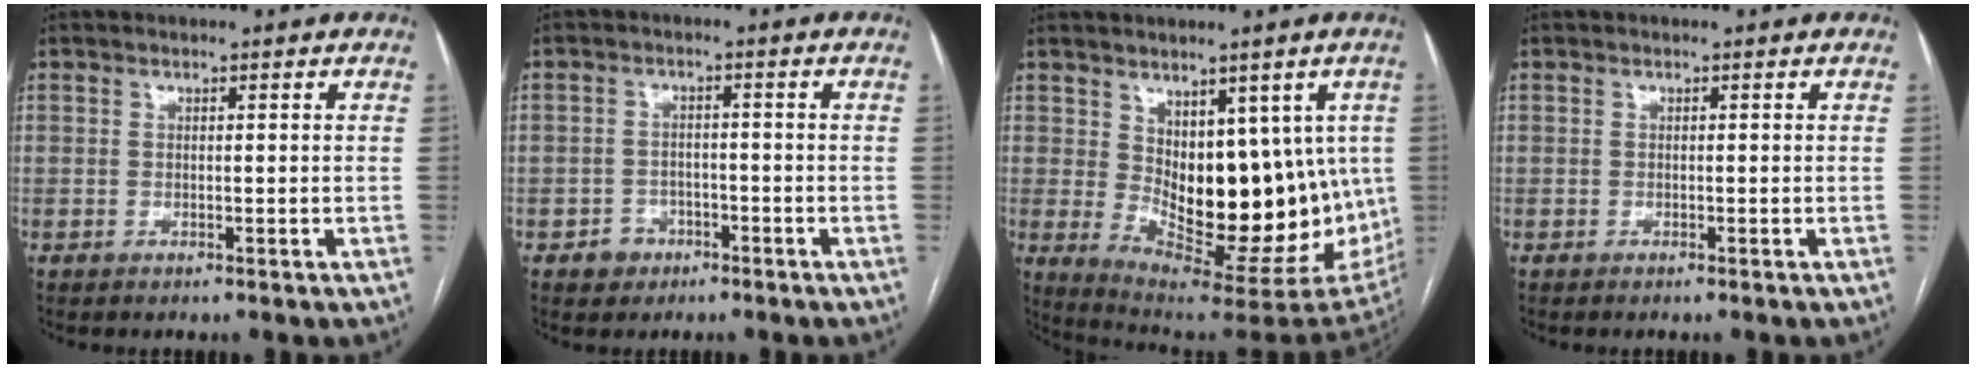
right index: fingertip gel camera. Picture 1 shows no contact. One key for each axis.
{"total": 3.3, "fx": -1.8, "fy": 2.7, "fz": 0.6, "tx": -0.003, "ty": 0.012, "tz": -0.025}
{"total": 17.1, "fx": 0.7, "fy": 7.8, "fz": 15.2, "tx": -0.199, "ty": -0.009, "tz": 0.036}
{"total": 0.0}